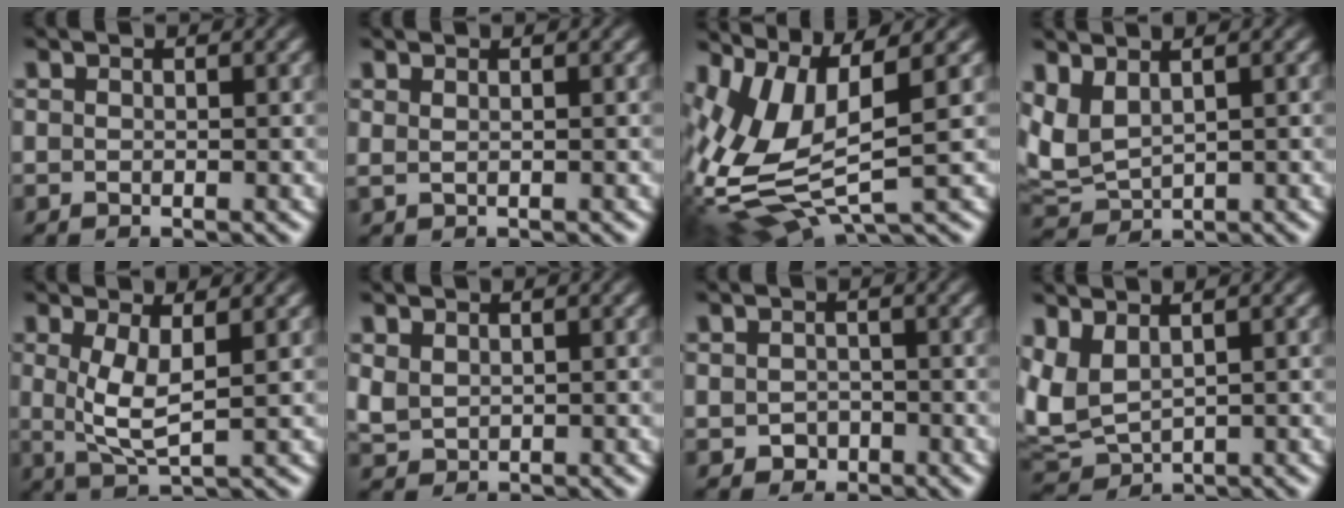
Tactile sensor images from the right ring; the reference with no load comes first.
{"total": 0.7, "force": [0.6, -0.3, 0.3], "torque": [-0.008, -0.005, 0.014]}
{"total": 8.8, "force": [-0.3, 5.7, 6.8], "torque": [-0.166, -0.032, 0.011]}
{"total": 5.6, "force": [0.7, 4.8, 2.7], "torque": [-0.109, -0.029, 0.028]}
{"total": 4.9, "force": [0.6, 2.5, 4.2], "torque": [-0.087, -0.017, 0.022]}
{"total": 1.9, "force": [0.8, 1.7, 0.5], "torque": [-0.027, -0.012, 0.027]}
{"total": 1.3, "force": [-0.8, 1.0, -0.4], "torque": [0.007, -0.008, -0.010]}
{"total": 6.6, "force": [0.5, 5.9, 3.1], "torque": [-0.125, -0.033, 0.024]}